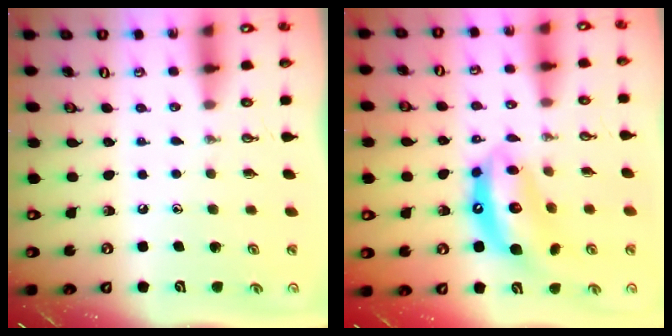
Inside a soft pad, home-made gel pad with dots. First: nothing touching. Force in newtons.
{"total": 12.3, "press": 12.2, "slide": 1.2}